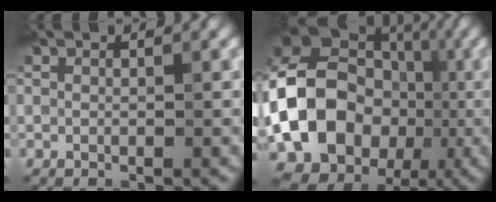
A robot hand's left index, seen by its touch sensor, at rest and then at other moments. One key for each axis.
{"total": 18.5, "fx": -3.8, "fy": 15.8, "fz": 9.0, "tx": -0.173, "ty": 0.001, "tz": -0.086}